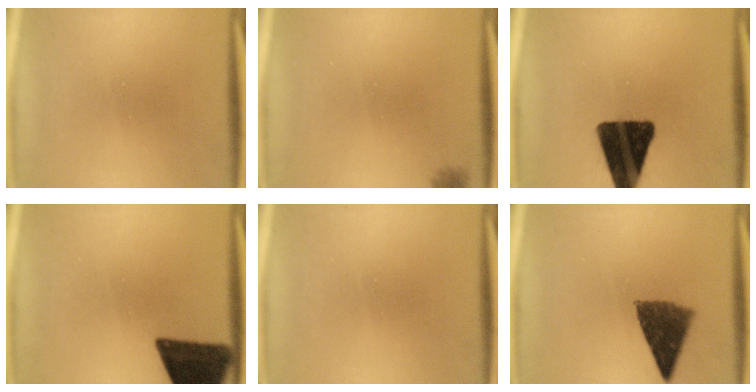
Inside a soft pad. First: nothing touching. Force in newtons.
{"total": 1.6}
{"total": 16.6}
{"total": 14.7}
{"total": 0.0}
{"total": 8.5}